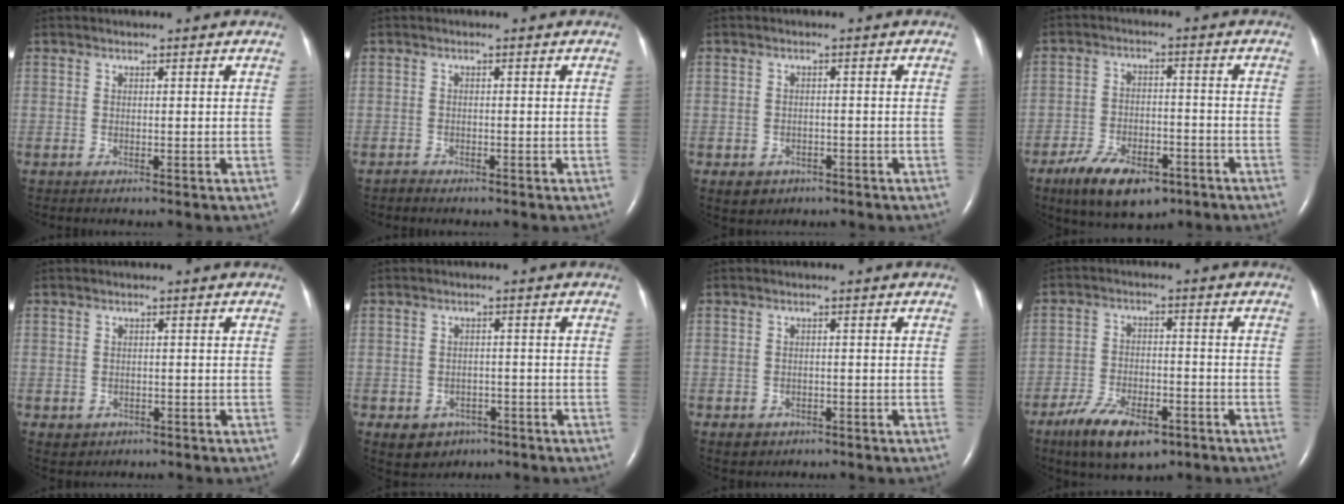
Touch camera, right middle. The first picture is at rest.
{"total": 0.8, "force": [-0.7, 0.3, -0.1], "torque": [-0.001, 0.001, -0.015]}
{"total": 3.1, "force": [-1.8, 2.5, 0.7], "torque": [-0.008, 0.006, -0.017]}
{"total": 10.7, "force": [-6.9, 4.8, 6.6], "torque": [-0.116, -0.006, -0.113]}
{"total": 0.6, "force": [-0.2, 0.5, 0.0], "torque": [-0.003, 0.003, -0.002]}
{"total": 4.6, "force": [-2.4, 3.7, 1.3], "torque": [-0.020, 0.006, -0.024]}
{"total": 2.1, "force": [-1.2, 1.7, 0.4], "torque": [-0.006, 0.005, -0.010]}
{"total": 10.3, "force": [-6.5, 4.5, 6.5], "torque": [-0.119, -0.007, -0.108]}